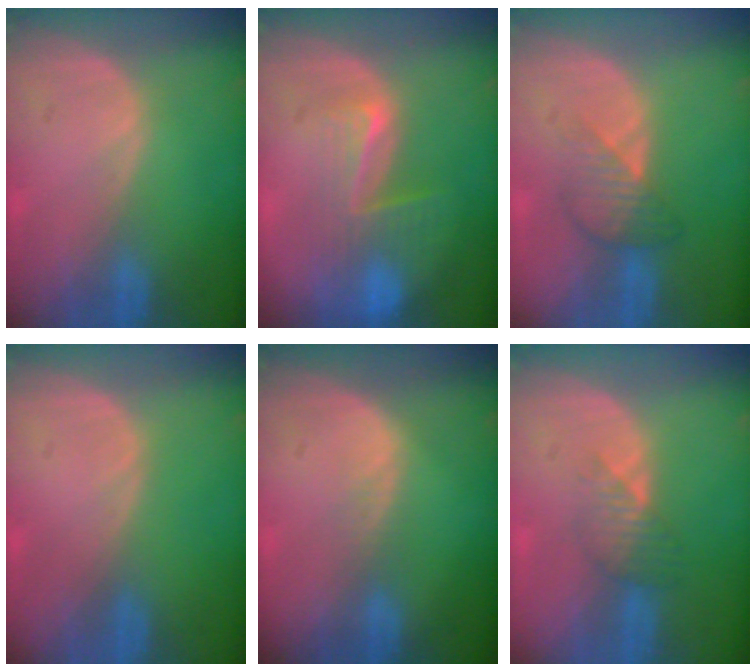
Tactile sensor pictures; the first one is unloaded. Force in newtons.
{"total": 8.2, "press": 7.1, "slide": 4.1}
{"total": 3.8, "press": 3.8, "slide": 0.0}
{"total": 0.0}
{"total": 1.3, "press": 1.3, "slide": 0.1}
{"total": 3.6, "press": 3.2, "slide": 1.6}